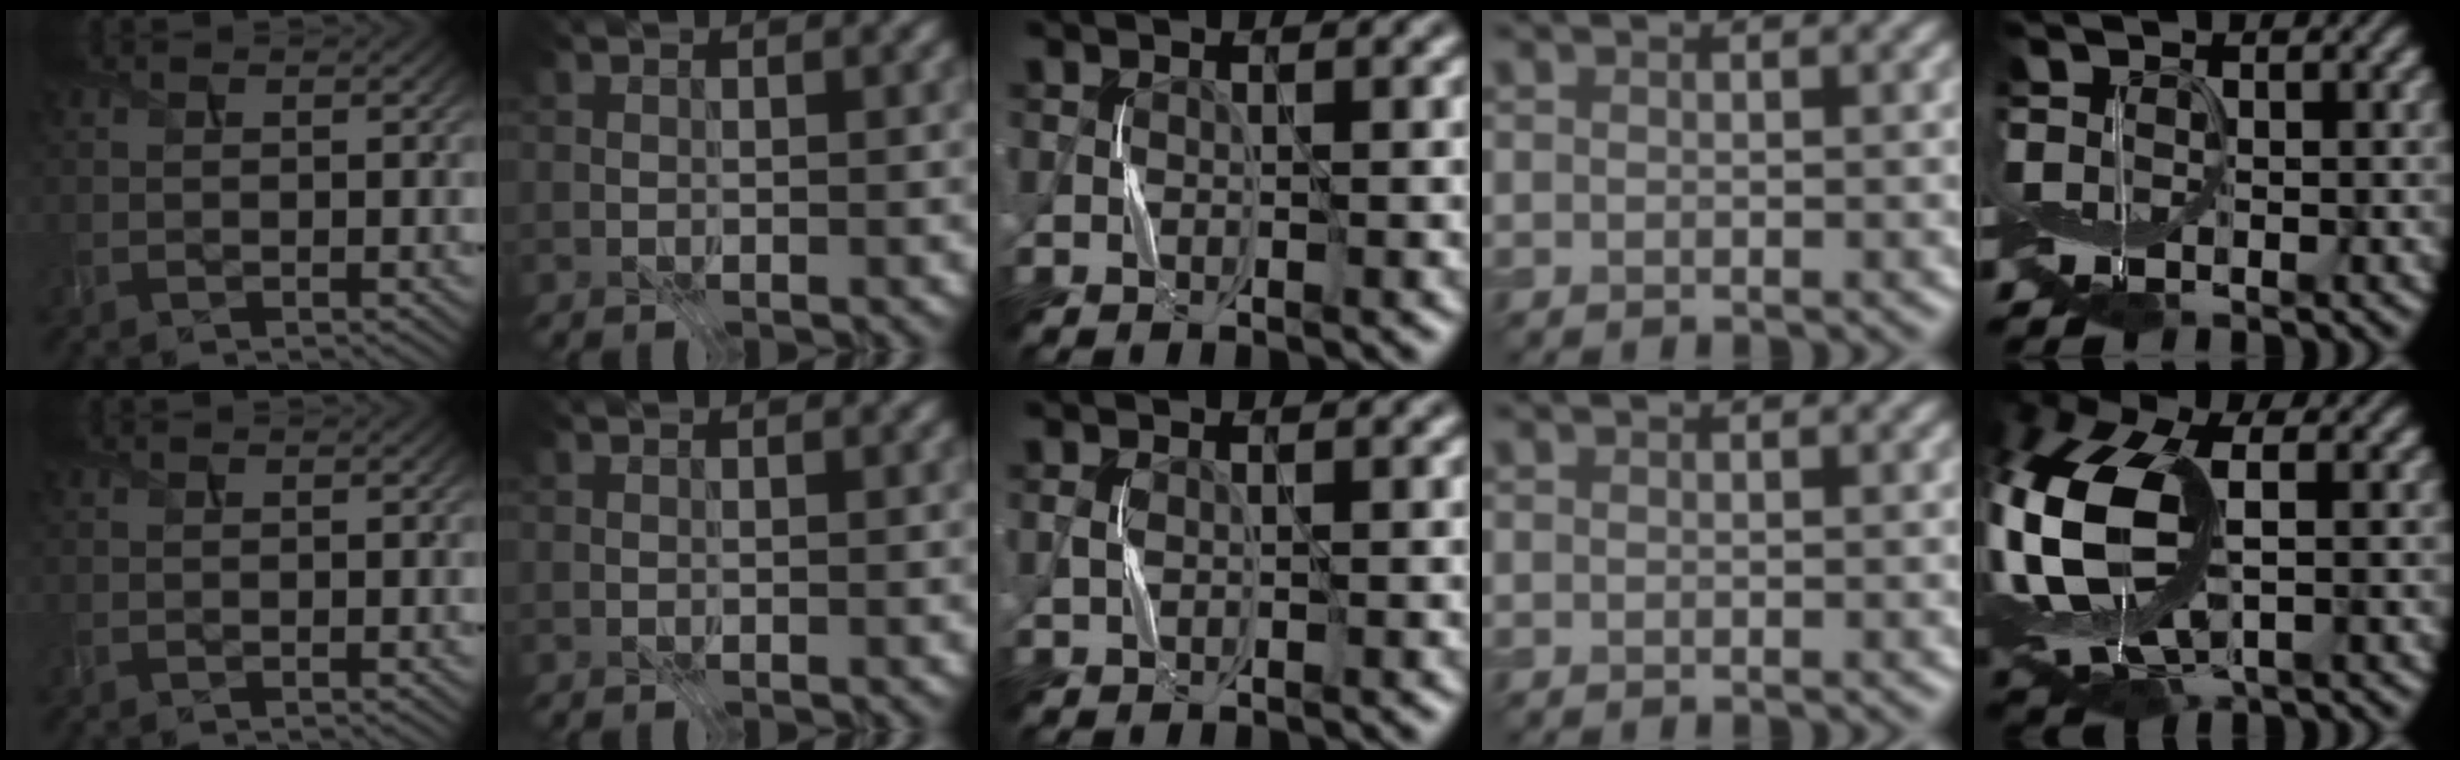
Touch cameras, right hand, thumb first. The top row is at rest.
{"middle": {"total": 0.6, "force": [0.2, 0.2, 0.5], "torque": [-0.015, 0.004, 0.005]}, "little": {"total": 11.2, "force": [0.5, 6.1, 9.4], "torque": [-0.239, -0.007, 0.008]}}